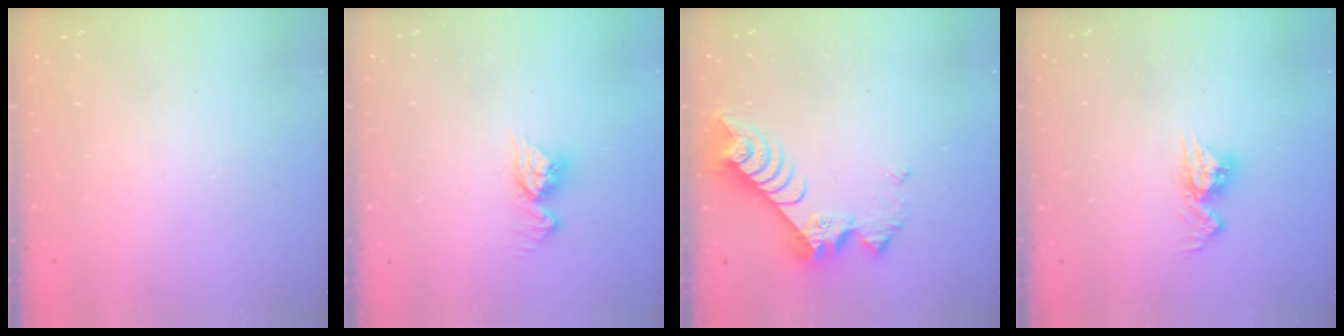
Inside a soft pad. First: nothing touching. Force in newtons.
{"total": 9.4, "press": 9.4, "slide": 0.9}
{"total": 9.3, "press": 9.3, "slide": 1.0}
{"total": 9.4, "press": 9.4, "slide": 0.9}